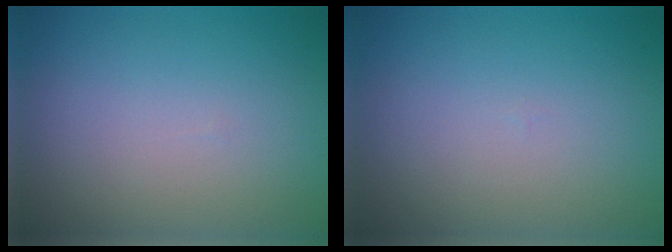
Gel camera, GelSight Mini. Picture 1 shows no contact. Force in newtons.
{"total": 0.0}